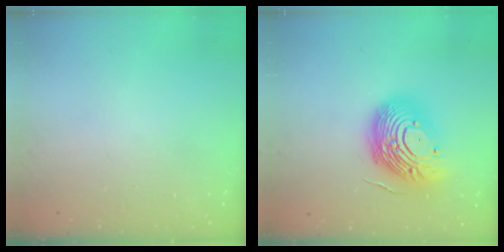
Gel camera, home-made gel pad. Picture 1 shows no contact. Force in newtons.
{"total": 19.5, "press": 19.3, "slide": 3.1}